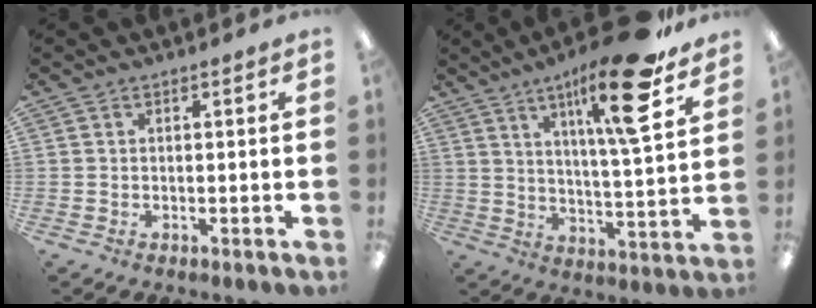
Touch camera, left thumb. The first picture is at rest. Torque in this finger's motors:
{"motor_torque": [0.47, 0.46, 1.17, -1.56, 0.10]}